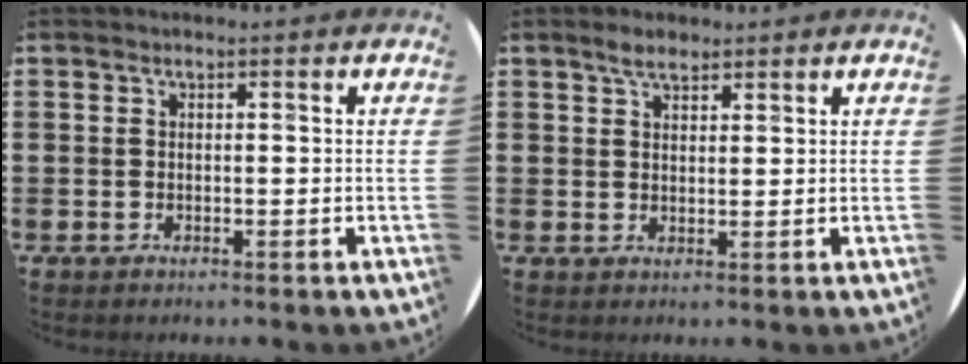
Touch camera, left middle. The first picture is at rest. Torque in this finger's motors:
{"motor_torque": [0.19, -0.16, 0.03, 0.04]}